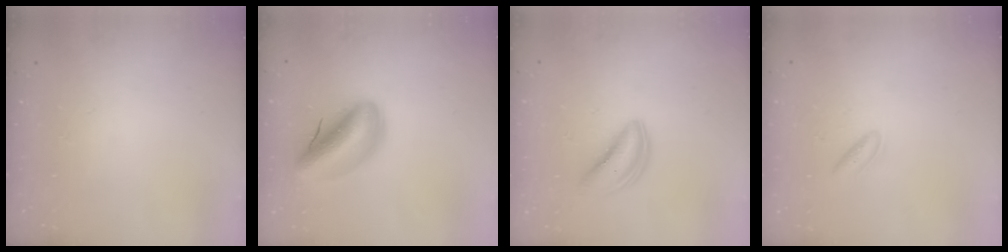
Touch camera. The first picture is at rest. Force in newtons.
{"total": 13.5, "press": 12.9, "slide": 4.0}
{"total": 5.1, "press": 5.1, "slide": 0.3}
{"total": 3.4, "press": 3.3, "slide": 0.9}